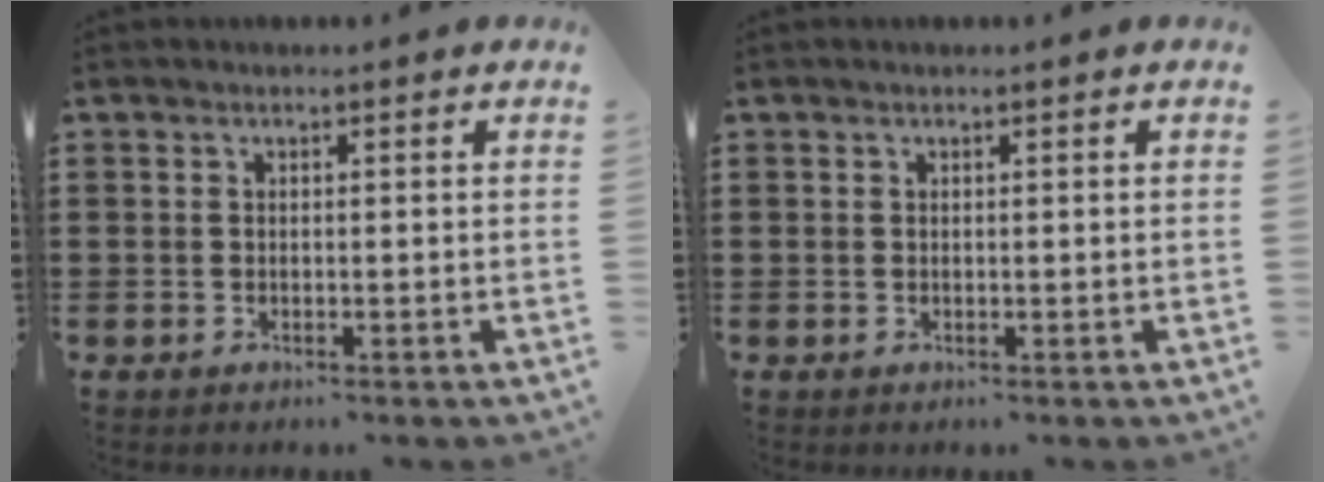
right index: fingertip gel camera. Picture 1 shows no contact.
{"total": 0.0}